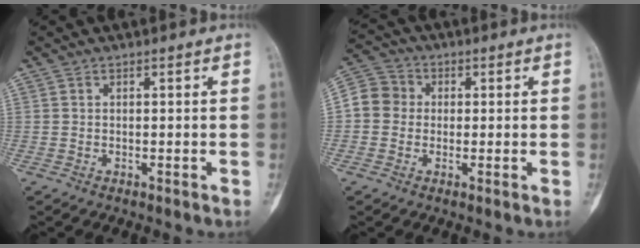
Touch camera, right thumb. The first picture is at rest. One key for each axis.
{"total": 6.8, "fx": -0.3, "fy": 6.3, "fz": 2.6, "tx": -0.032, "ty": 0.019, "tz": -0.021}